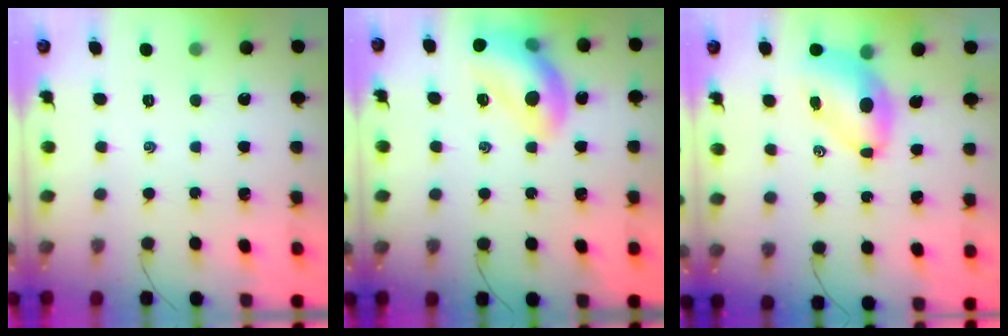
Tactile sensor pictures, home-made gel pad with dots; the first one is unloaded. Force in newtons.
{"total": 14.9, "press": 14.8, "slide": 1.7}
{"total": 6.8, "press": 6.6, "slide": 1.7}